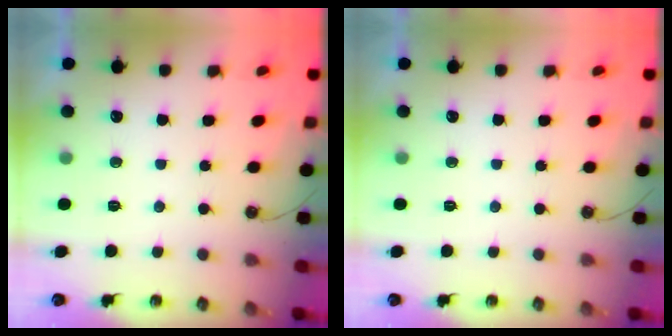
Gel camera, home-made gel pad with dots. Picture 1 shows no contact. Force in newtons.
{"total": 0.0}